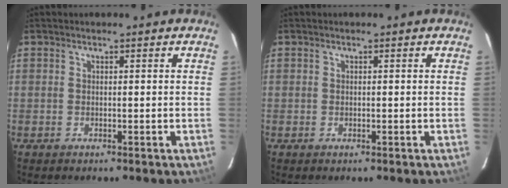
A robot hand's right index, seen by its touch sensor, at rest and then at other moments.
{"total": 0.0}